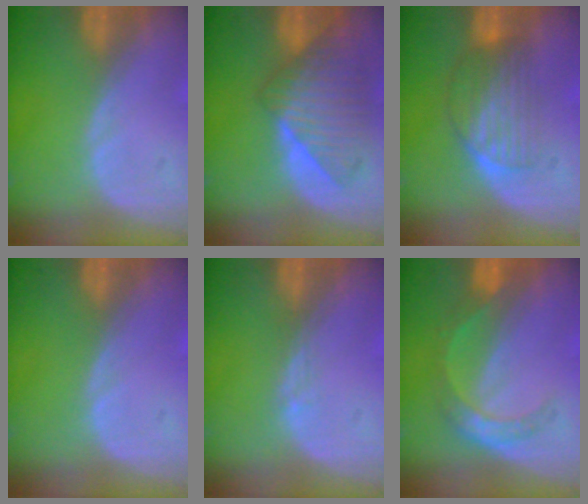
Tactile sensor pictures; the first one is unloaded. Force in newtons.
{"total": 8.8, "press": 8.0, "slide": 3.5}
{"total": 6.8, "press": 6.0, "slide": 3.3}
{"total": 0.5, "press": 0.1, "slide": 0.5}
{"total": 1.0, "press": 0.7, "slide": 0.7}
{"total": 5.4, "press": 4.7, "slide": 2.5}